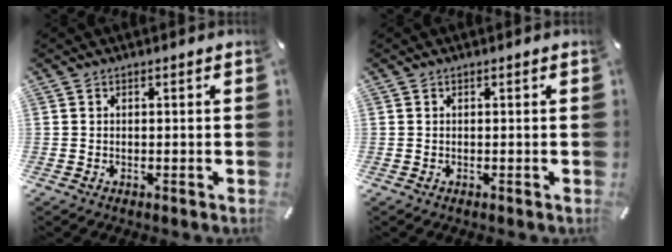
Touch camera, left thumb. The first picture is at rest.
{"total": 0.0}